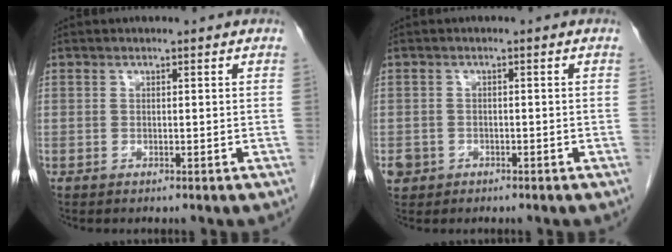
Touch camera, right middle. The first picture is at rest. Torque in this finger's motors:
{"motor_torque": [0.35, -0.13, 0.13, 0.02]}